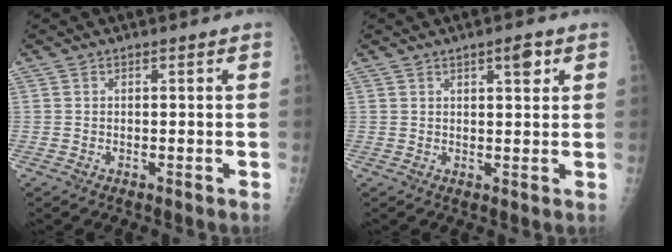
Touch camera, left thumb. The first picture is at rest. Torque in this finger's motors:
{"motor_torque": [-0.31, 0.04, -0.15, -0.07, 0.04]}